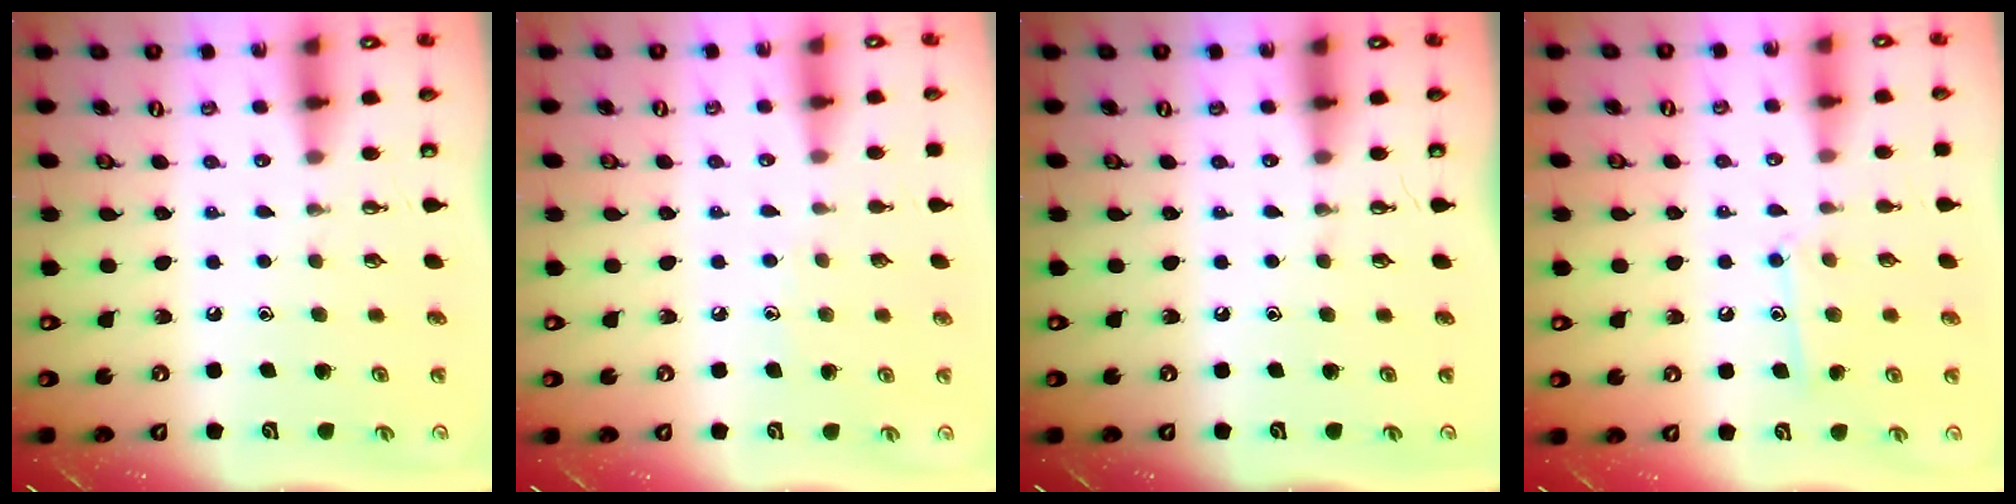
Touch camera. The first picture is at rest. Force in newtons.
{"total": 3.5, "press": 3.5, "slide": 0.4}
{"total": 0.0}
{"total": 9.6, "press": 9.6, "slide": 0.8}